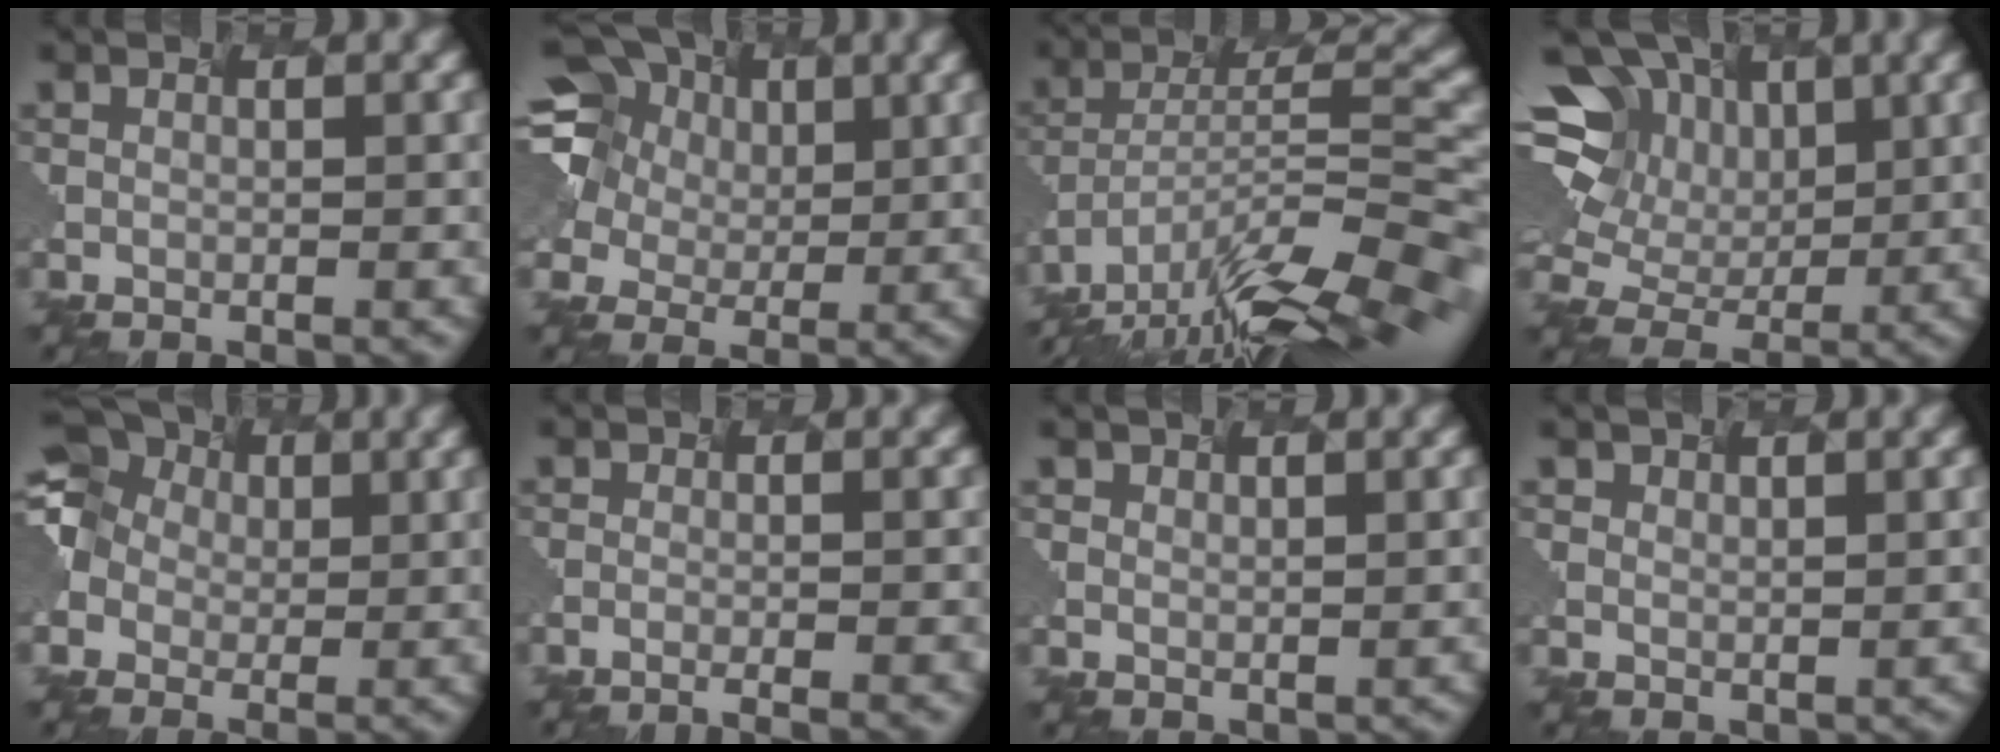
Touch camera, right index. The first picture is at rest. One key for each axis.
{"total": 14.0, "fx": 6.3, "fy": 10.7, "fz": 6.5, "tx": -0.164, "ty": 0.042, "tz": 0.105}
{"total": 13.7, "fx": -11.0, "fy": 2.6, "fz": 7.8, "tx": -0.156, "ty": 0.006, "tz": -0.171}
{"total": 12.1, "fx": 4.3, "fy": 9.0, "fz": 7.0, "tx": -0.154, "ty": 0.027, "tz": 0.055}
{"total": 8.7, "fx": 1.3, "fy": 7.4, "fz": 4.3, "tx": -0.089, "ty": 0.032, "tz": -0.023}
{"total": 2.4, "fx": -1.4, "fy": 0.5, "fz": 1.9, "tx": -0.002, "ty": -0.001, "tz": -0.025}
{"total": 1.0, "fx": 0.8, "fy": 0.2, "fz": -0.5, "tx": -0.006, "ty": -0.007, "tz": 0.031}
{"total": 1.2, "fx": 1.0, "fy": 0.5, "fz": -0.5, "tx": -0.007, "ty": -0.007, "tz": 0.034}